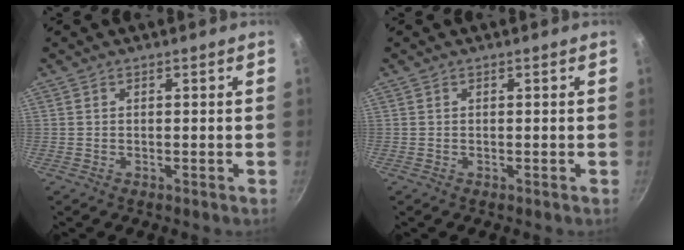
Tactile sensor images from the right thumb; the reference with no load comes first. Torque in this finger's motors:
{"motor_torque": [-0.21, 0.22, -0.28, 0.26, 0.00]}